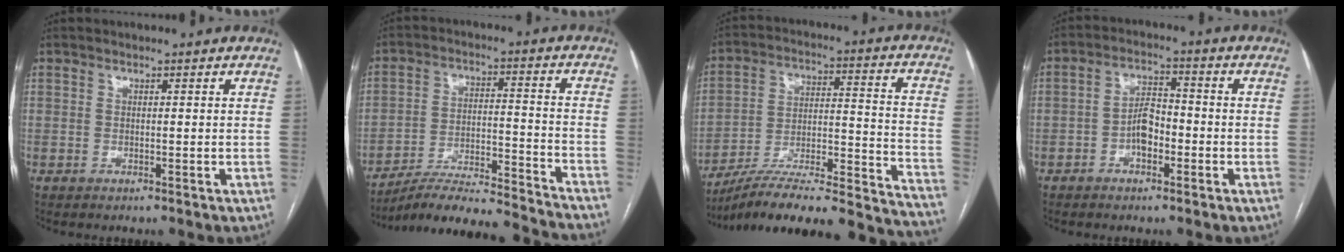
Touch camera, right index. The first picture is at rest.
{"total": 19.1, "force": [-18.1, -0.5, 6.2], "torque": [-0.095, -0.004, -0.274]}
{"total": 29.5, "force": [-25.9, 2.9, 13.9], "torque": [-0.136, 0.006, -0.372]}
{"total": 4.9, "force": [-1.8, 2.5, 3.9], "torque": [-0.072, 0.015, -0.035]}